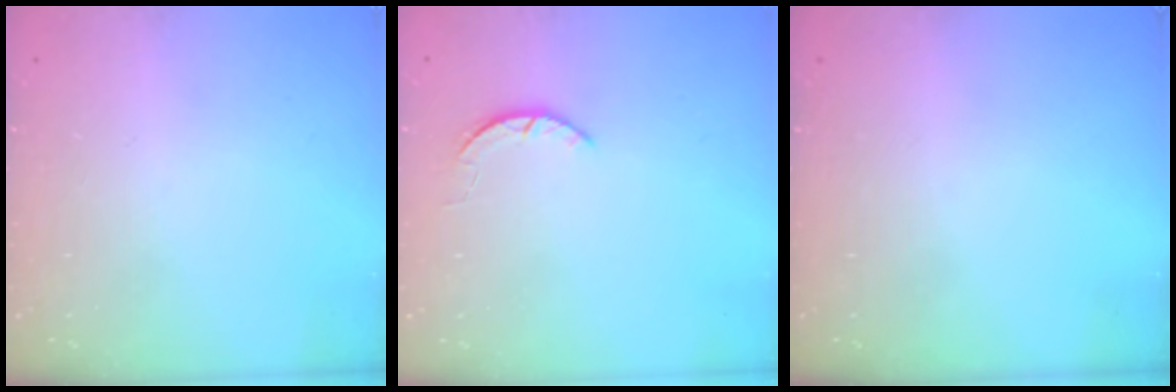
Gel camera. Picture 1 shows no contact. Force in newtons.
{"total": 1.6, "press": 1.6, "slide": 0.3}
{"total": 0.0}